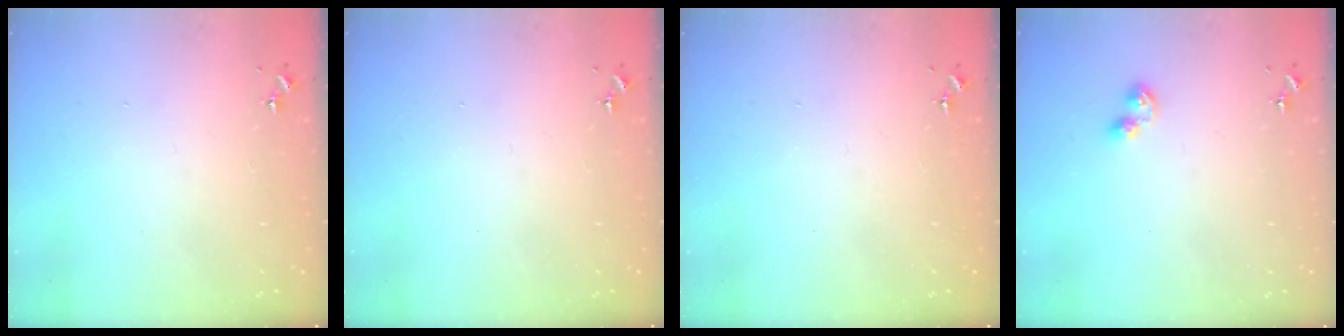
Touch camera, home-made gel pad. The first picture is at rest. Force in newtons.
{"total": 0.0}
{"total": 0.0}
{"total": 3.7, "press": 3.6, "slide": 0.4}